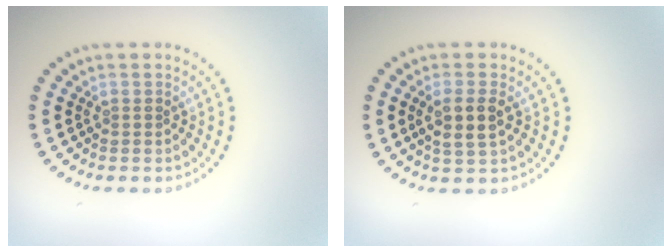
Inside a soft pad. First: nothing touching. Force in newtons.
{"total": 2.7, "press": 2.5, "slide": 1.1}